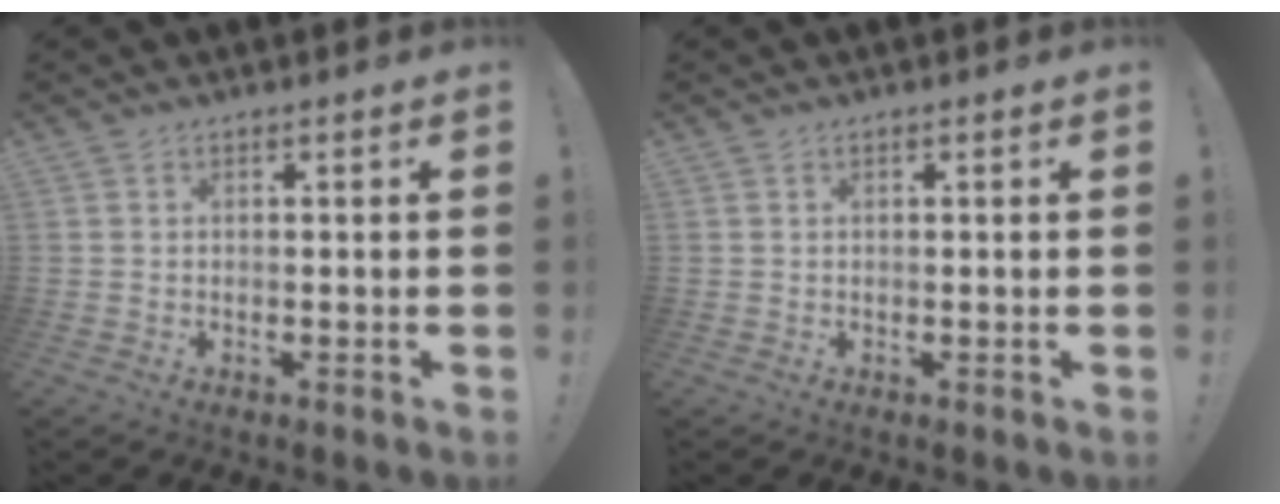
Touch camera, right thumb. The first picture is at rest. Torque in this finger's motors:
{"motor_torque": [-0.05, 0.15, -0.13, 0.06, 0.04]}